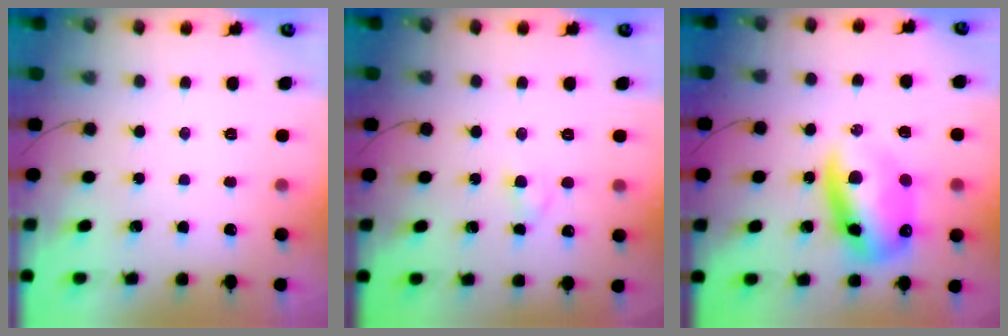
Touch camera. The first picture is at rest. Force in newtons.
{"total": 2.3, "press": 2.0, "slide": 1.0}
{"total": 14.5, "press": 14.1, "slide": 3.7}